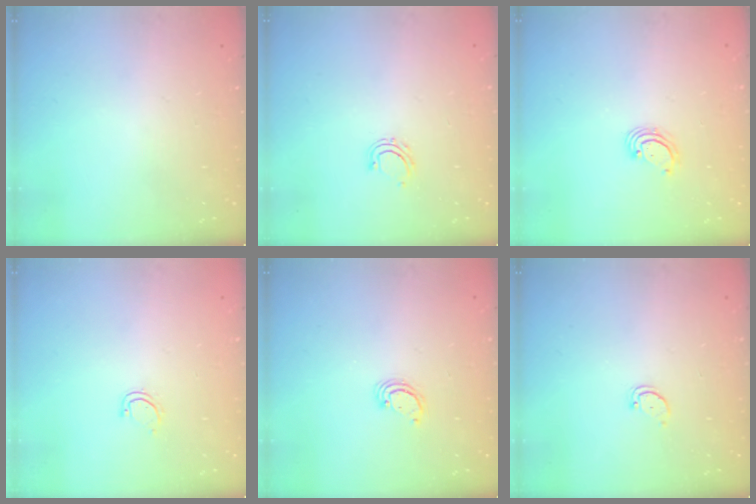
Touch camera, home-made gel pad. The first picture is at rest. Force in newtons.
{"total": 5.3, "press": 5.2, "slide": 1.1}
{"total": 2.8, "press": 2.8, "slide": 0.3}
{"total": 4.1, "press": 4.1, "slide": 0.3}
{"total": 2.6, "press": 2.6, "slide": 0.3}
{"total": 2.5, "press": 2.4, "slide": 0.4}